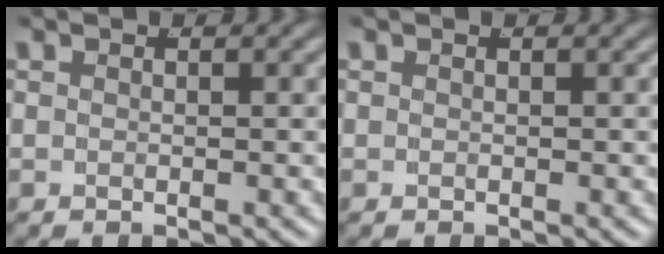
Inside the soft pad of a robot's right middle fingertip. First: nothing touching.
{"total": 0.0}